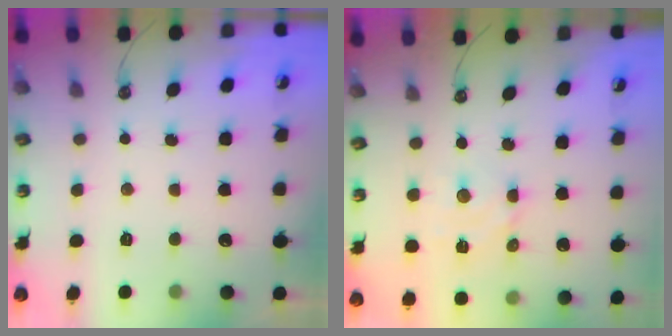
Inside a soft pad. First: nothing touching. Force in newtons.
{"total": 5.1, "press": 5.0, "slide": 1.0}